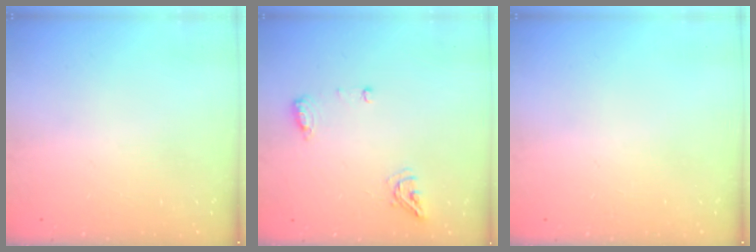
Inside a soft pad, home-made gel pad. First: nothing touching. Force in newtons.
{"total": 7.4, "press": 7.4, "slide": 1.0}
{"total": 0.0}